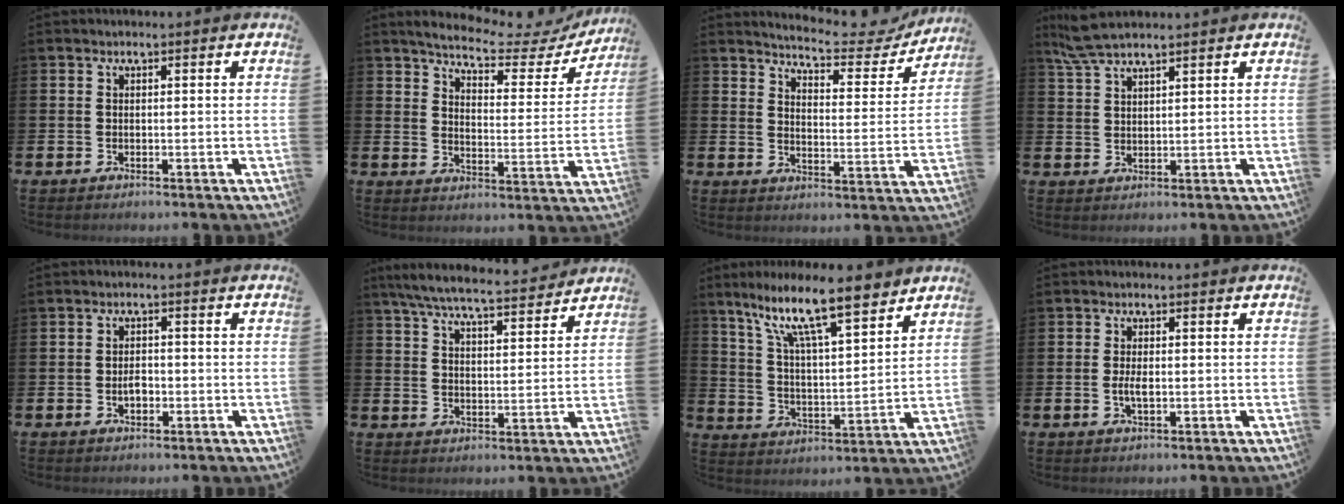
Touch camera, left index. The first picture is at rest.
{"total": 5.0, "force": [4.4, 1.2, 1.9], "torque": [-0.056, -0.033, 0.067]}
{"total": 5.6, "force": [5.4, 0.9, 1.3], "torque": [-0.039, -0.045, 0.086]}
{"total": 5.0, "force": [4.4, 0.9, 2.2], "torque": [-0.052, -0.009, 0.081]}
{"total": 2.2, "force": [-0.4, 1.4, 1.6], "torque": [-0.020, 0.000, -0.011]}
{"total": 7.2, "force": [6.7, 0.8, 2.4], "torque": [-0.066, -0.042, 0.117]}
{"total": 12.3, "force": [9.7, 2.3, 7.2], "torque": [-0.157, -0.050, 0.165]}
{"total": 2.3, "force": [-0.1, 0.9, 2.1], "torque": [-0.038, 0.000, -0.004]}